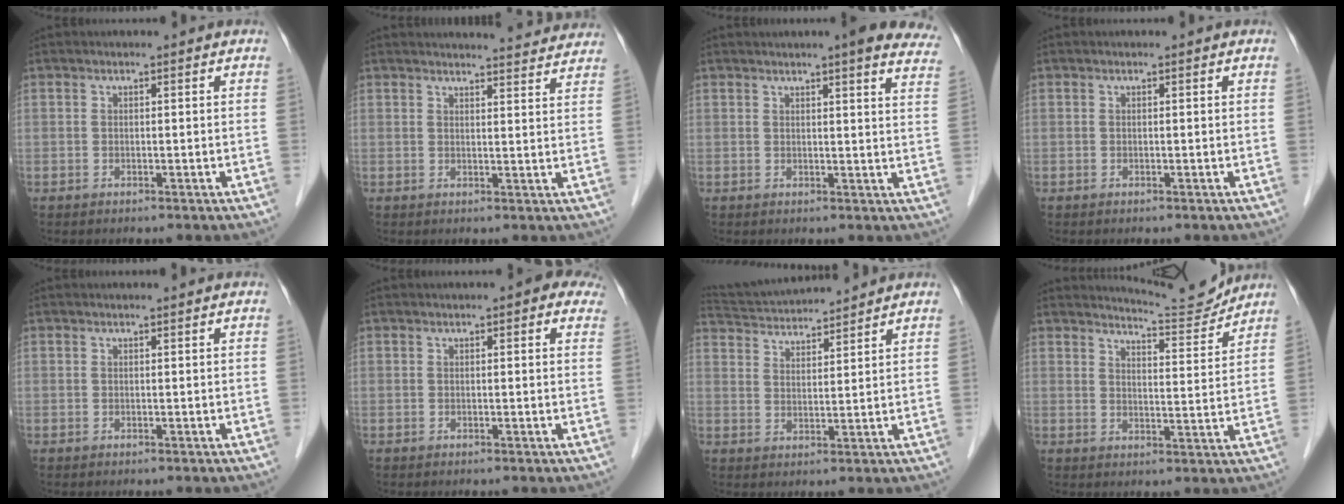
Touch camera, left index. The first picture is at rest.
{"total": 11.5, "force": [11.2, 1.0, 2.3], "torque": [-0.015, -0.004, 0.114]}
{"total": 12.3, "force": [10.6, 1.4, 6.1], "torque": [-0.052, -0.009, 0.097]}
{"total": 0.0}
{"total": 0.6, "force": [0.6, 0.0, 0.2], "torque": [-0.005, 0.003, 0.009]}
{"total": 3.2, "force": [2.0, 1.1, 2.3], "torque": [-0.016, 0.015, 0.016]}
{"total": 10.4, "force": [10.0, 0.5, 2.7], "torque": [-0.061, 0.028, 0.170]}
{"total": 6.9, "force": [6.9, -0.4, -0.1], "torque": [-0.013, -0.016, 0.099]}